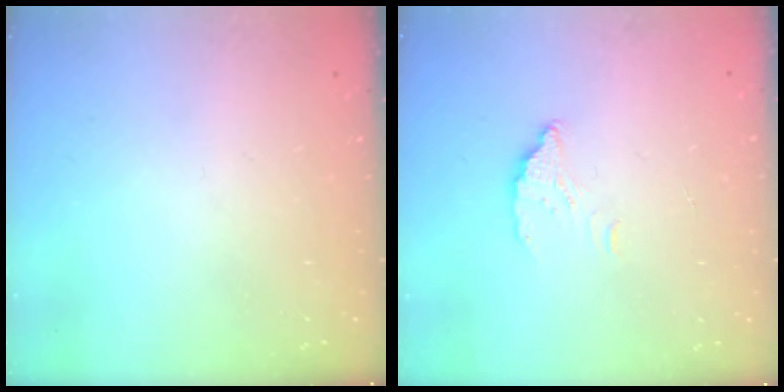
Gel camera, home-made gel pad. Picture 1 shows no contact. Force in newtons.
{"total": 3.6, "press": 3.6, "slide": 0.4}